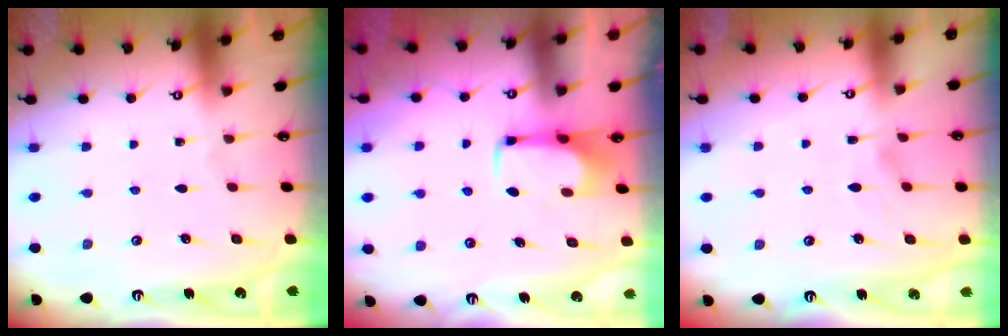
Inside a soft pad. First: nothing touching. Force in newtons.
{"total": 1.6, "press": 1.5, "slide": 0.4}
{"total": 1.2, "press": 0.7, "slide": 0.9}